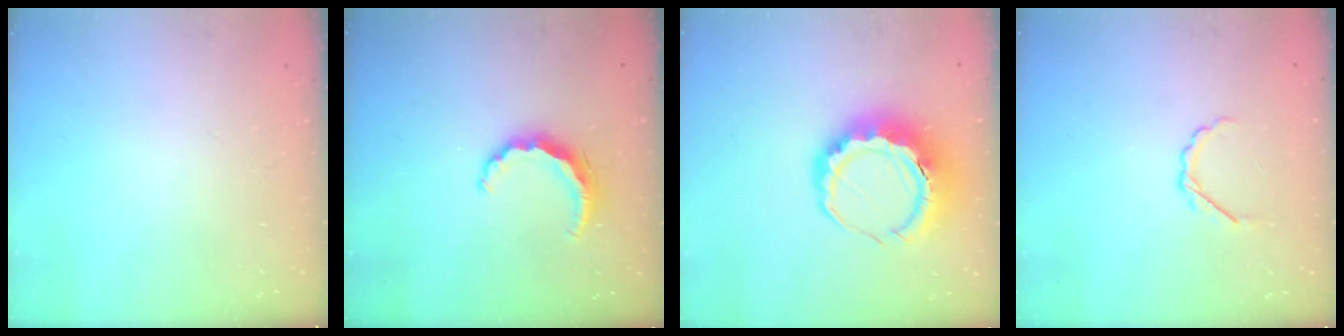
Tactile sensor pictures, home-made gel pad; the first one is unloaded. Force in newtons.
{"total": 7.2, "press": 7.1, "slide": 0.9}
{"total": 11.1, "press": 10.9, "slide": 2.3}
{"total": 2.9, "press": 2.7, "slide": 0.9}